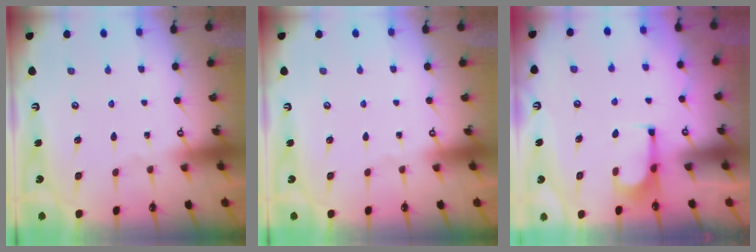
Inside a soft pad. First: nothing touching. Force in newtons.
{"total": 0.0}
{"total": 2.1, "press": 1.9, "slide": 0.8}